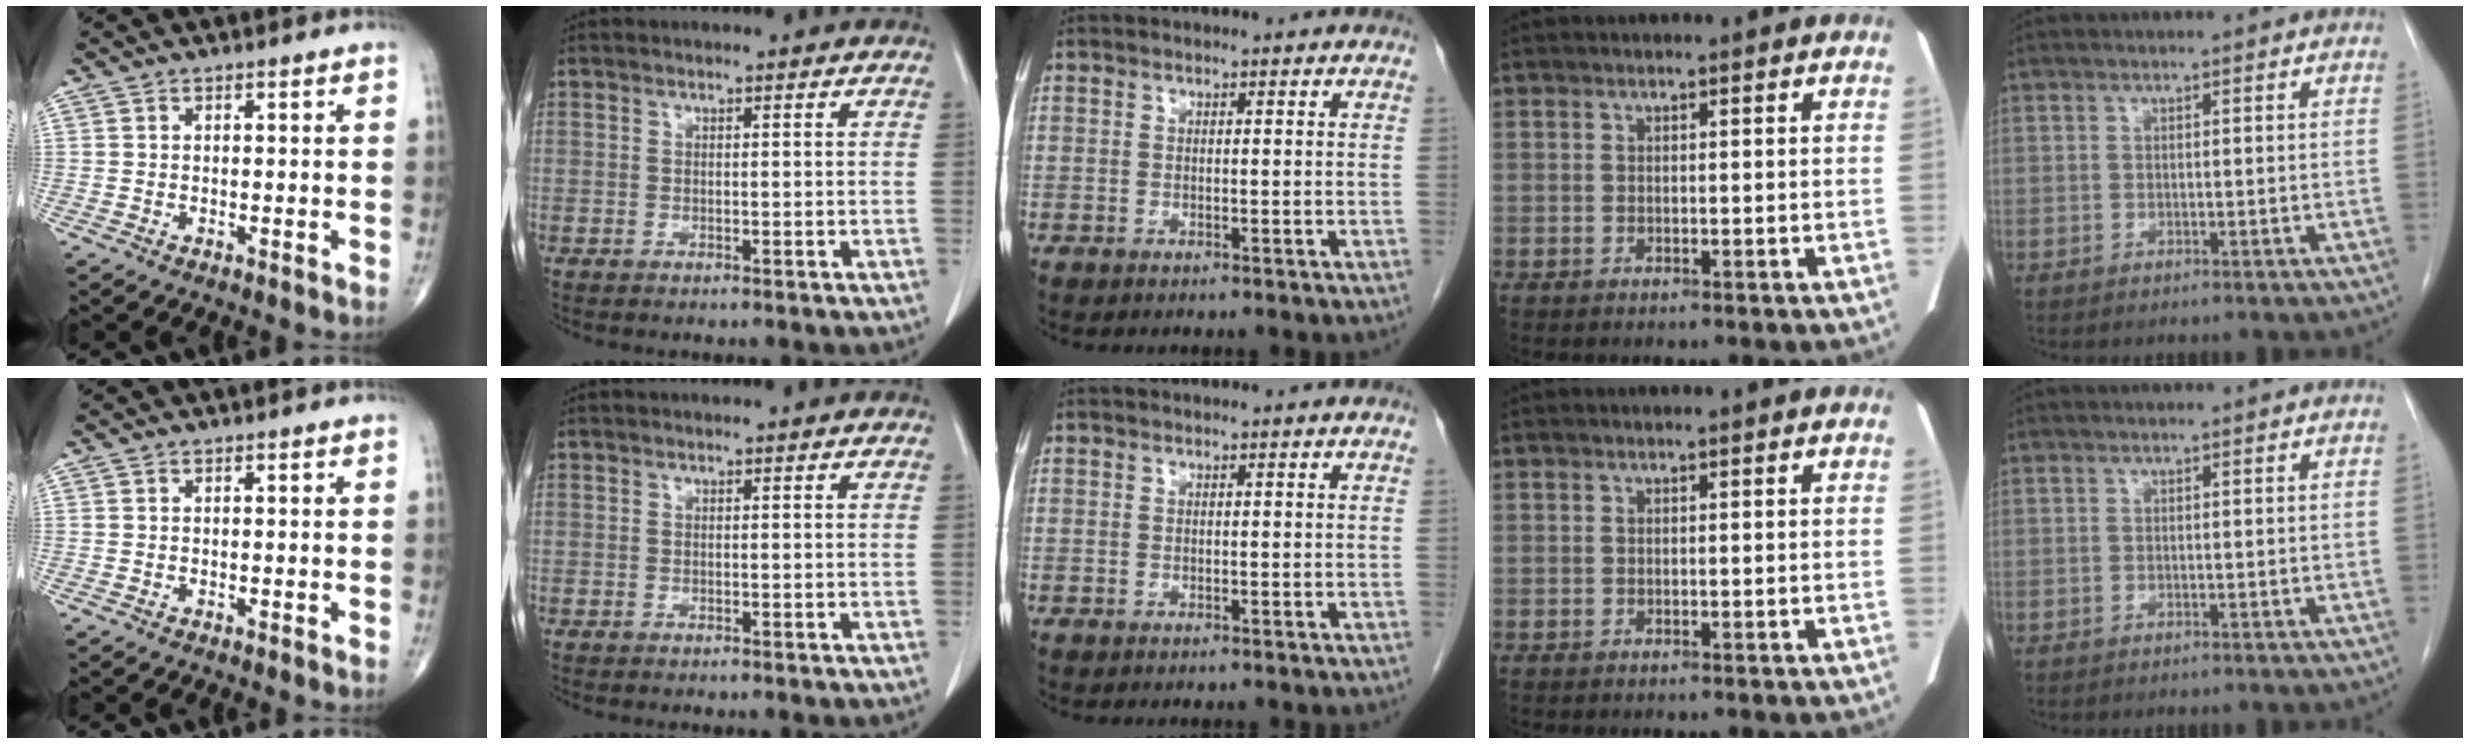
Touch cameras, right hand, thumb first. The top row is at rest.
{}